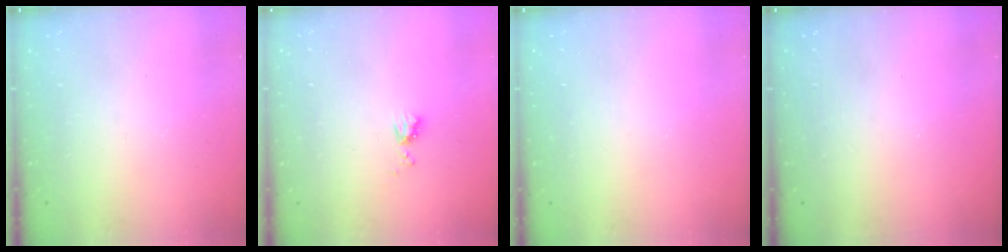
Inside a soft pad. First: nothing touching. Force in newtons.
{"total": 5.7, "press": 5.7, "slide": 0.8}
{"total": 0.0}
{"total": 0.0}